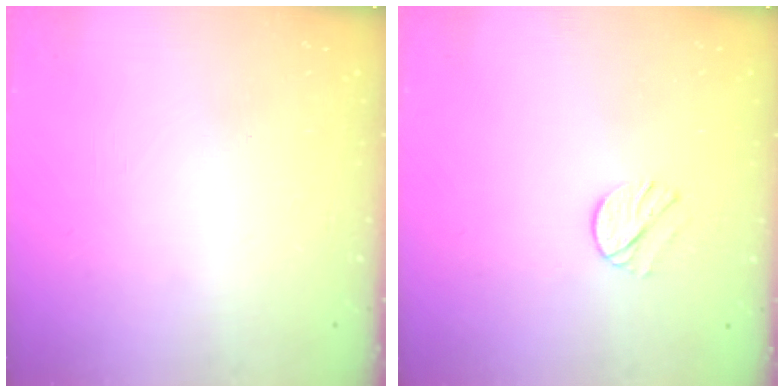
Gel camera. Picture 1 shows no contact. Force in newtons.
{"total": 7.5, "press": 7.4, "slide": 0.8}